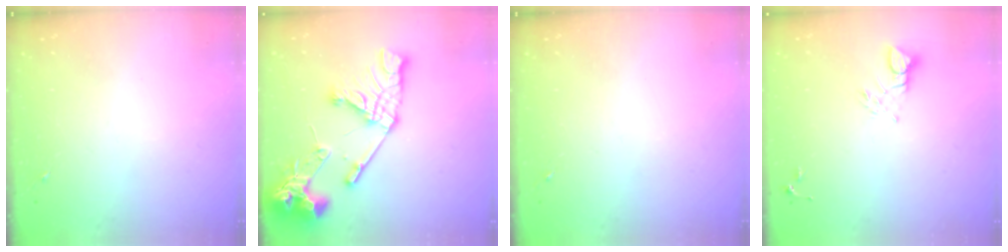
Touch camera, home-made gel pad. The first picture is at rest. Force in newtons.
{"total": 20.6, "press": 20.5, "slide": 2.4}
{"total": 0.0}
{"total": 3.9, "press": 3.9, "slide": 0.5}